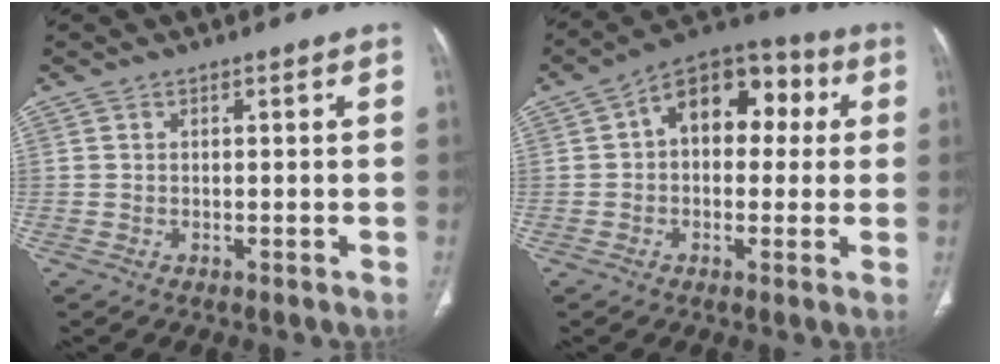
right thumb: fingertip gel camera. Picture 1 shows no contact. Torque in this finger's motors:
{"motor_torque": [-0.44, 0.84, 0.16, -0.11, 0.22]}